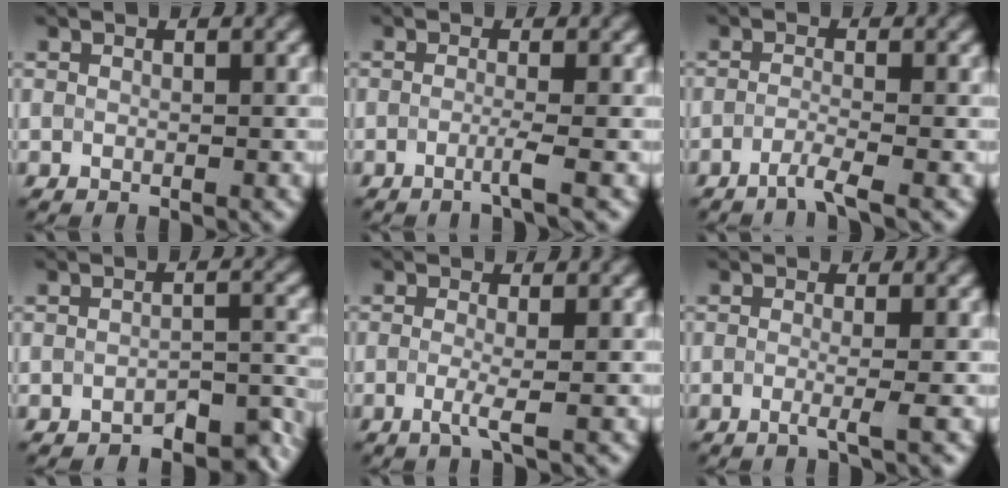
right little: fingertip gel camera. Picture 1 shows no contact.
{"total": 1.5, "force": [-1.3, -0.1, 0.8], "torque": [-0.012, -0.003, -0.034]}
{"total": 2.1, "force": [-2.0, -0.3, 0.5], "torque": [-0.009, 0.001, -0.047]}
{"total": 4.3, "force": [-4.0, 1.0, 1.0], "torque": [-0.011, -0.001, -0.053]}
{"total": 1.5, "force": [-0.9, 0.1, 1.2], "torque": [-0.025, -0.005, -0.017]}
{"total": 1.7, "force": [-0.9, 0.3, 1.4], "torque": [-0.017, -0.008, -0.020]}